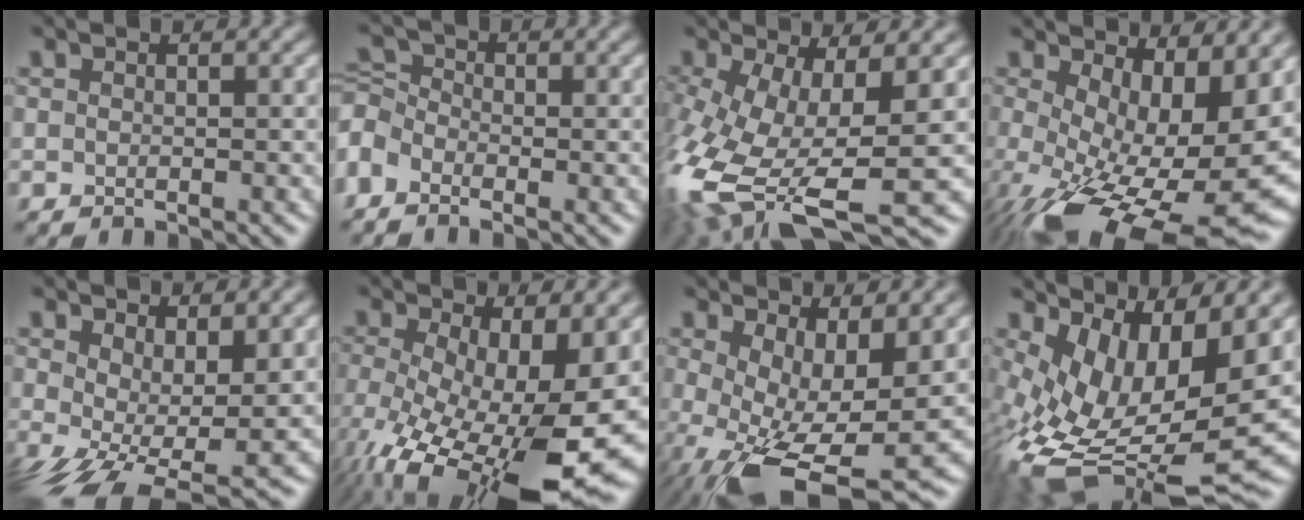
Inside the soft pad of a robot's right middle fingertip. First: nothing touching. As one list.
[{"total": 2.8, "force": [-1.8, 1.7, 1.2], "torque": [-0.035, 0.014, -0.049]}, {"total": 12.0, "force": [-3.9, 4.8, 10.3], "torque": [-0.238, -0.019, -0.057]}, {"total": 15.4, "force": [-3.5, 6.7, 13.4], "torque": [-0.215, -0.033, -0.029]}, {"total": 6.7, "force": [-1.8, 2.6, 5.9], "torque": [-0.120, -0.016, -0.016]}, {"total": 16.4, "force": [-4.4, 7.3, 13.9], "torque": [-0.241, -0.031, -0.045]}, {"total": 10.6, "force": [-3.0, 4.4, 9.2], "torque": [-0.172, -0.029, -0.028]}, {"total": 14.6, "force": [-0.2, 6.9, 12.8], "torque": [-0.264, -0.015, 0.020]}]